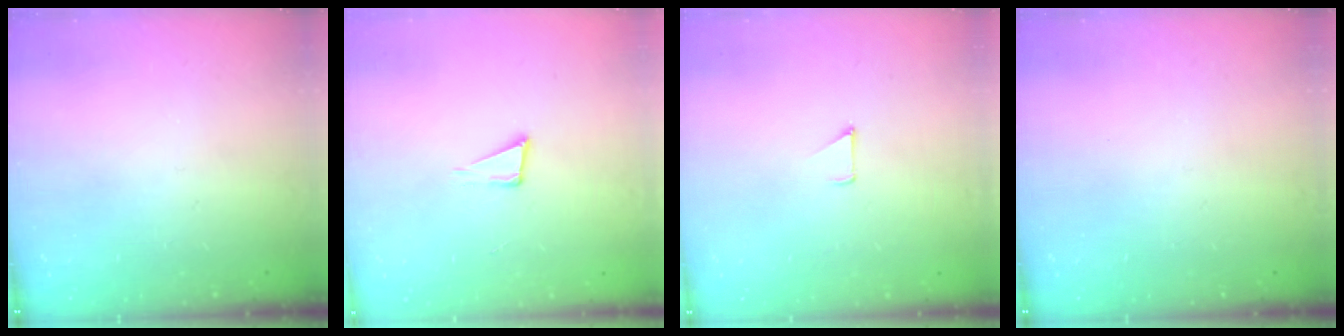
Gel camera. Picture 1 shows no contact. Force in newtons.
{"total": 4.6, "press": 3.4, "slide": 3.2}
{"total": 2.9, "press": 2.8, "slide": 0.3}
{"total": 0.0}